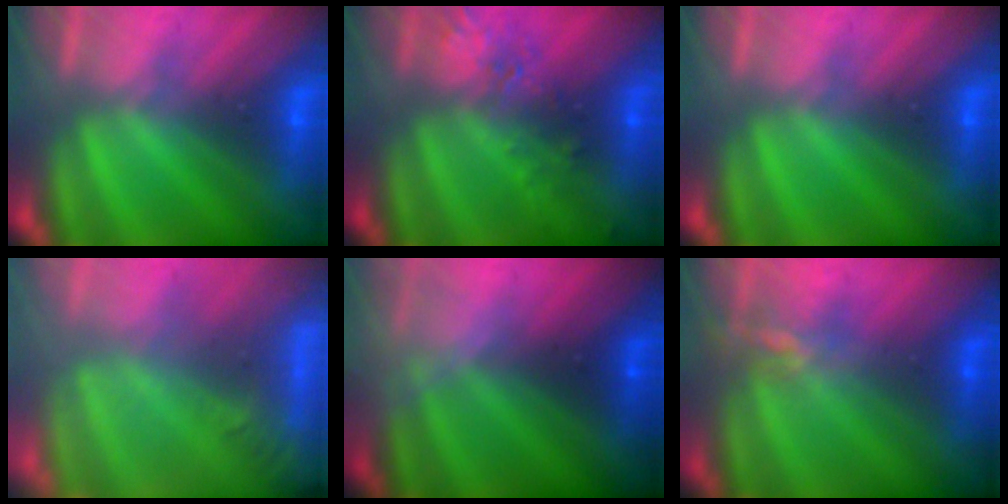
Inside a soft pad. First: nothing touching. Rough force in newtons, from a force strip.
{"total": 2.4}
{"total": 0.0}
{"total": 6.1}
{"total": 2.3}
{"total": 4.9}